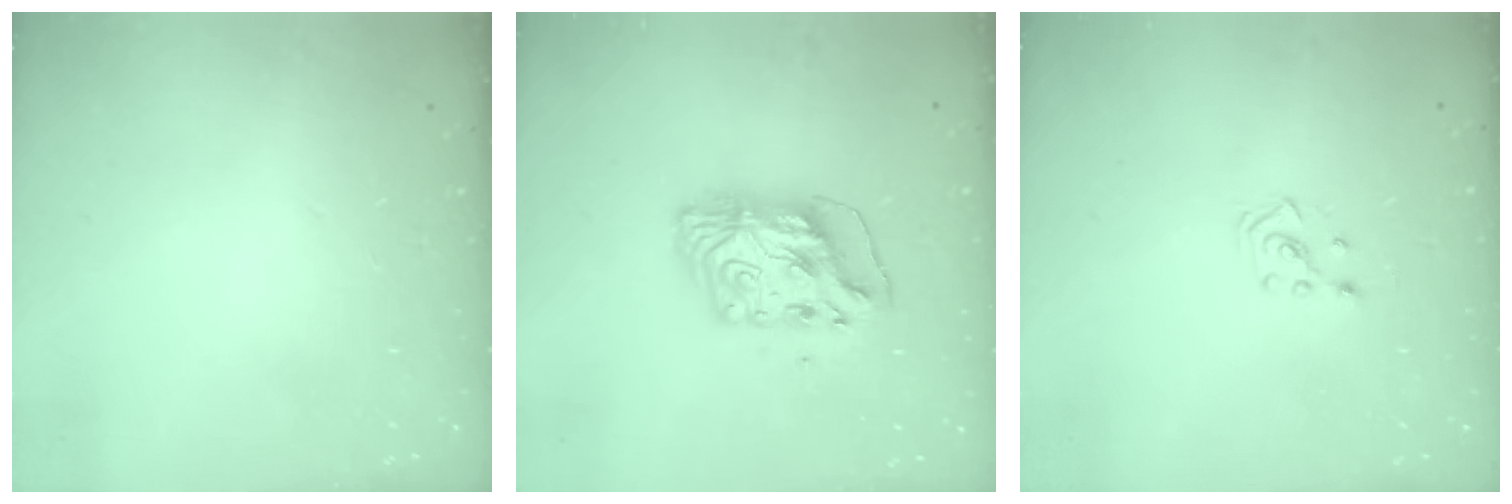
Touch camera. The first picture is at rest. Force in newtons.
{"total": 11.3, "press": 11.3, "slide": 1.1}
{"total": 2.3, "press": 2.2, "slide": 0.8}